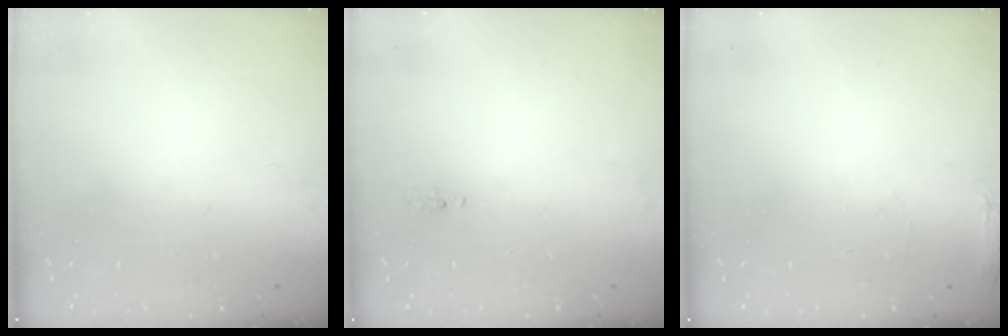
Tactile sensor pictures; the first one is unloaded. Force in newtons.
{"total": 3.8, "press": 2.8, "slide": 2.6}
{"total": 5.2, "press": 5.0, "slide": 1.3}